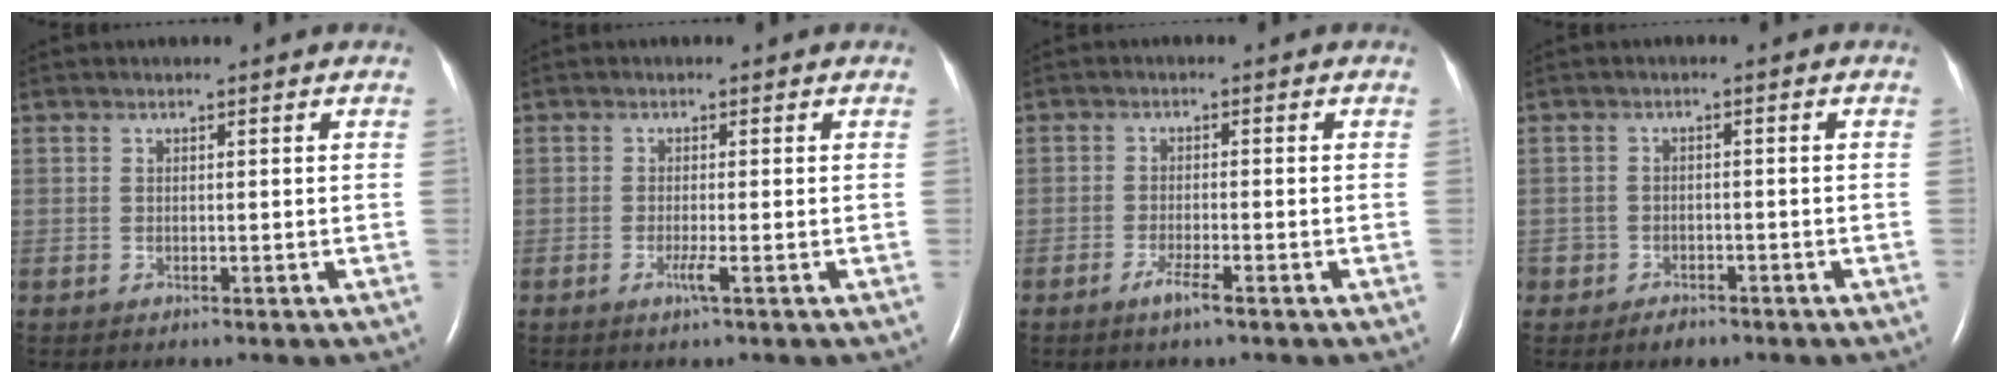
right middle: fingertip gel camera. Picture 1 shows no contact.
{"total": 1.6, "force": [-0.7, -0.3, 1.4], "torque": [-0.031, -0.005, -0.014]}
{"total": 2.6, "force": [-1.7, 0.0, 1.9], "torque": [-0.044, -0.005, -0.033]}
{"total": 3.0, "force": [-2.1, 2.0, 0.6], "torque": [-0.010, 0.005, -0.032]}